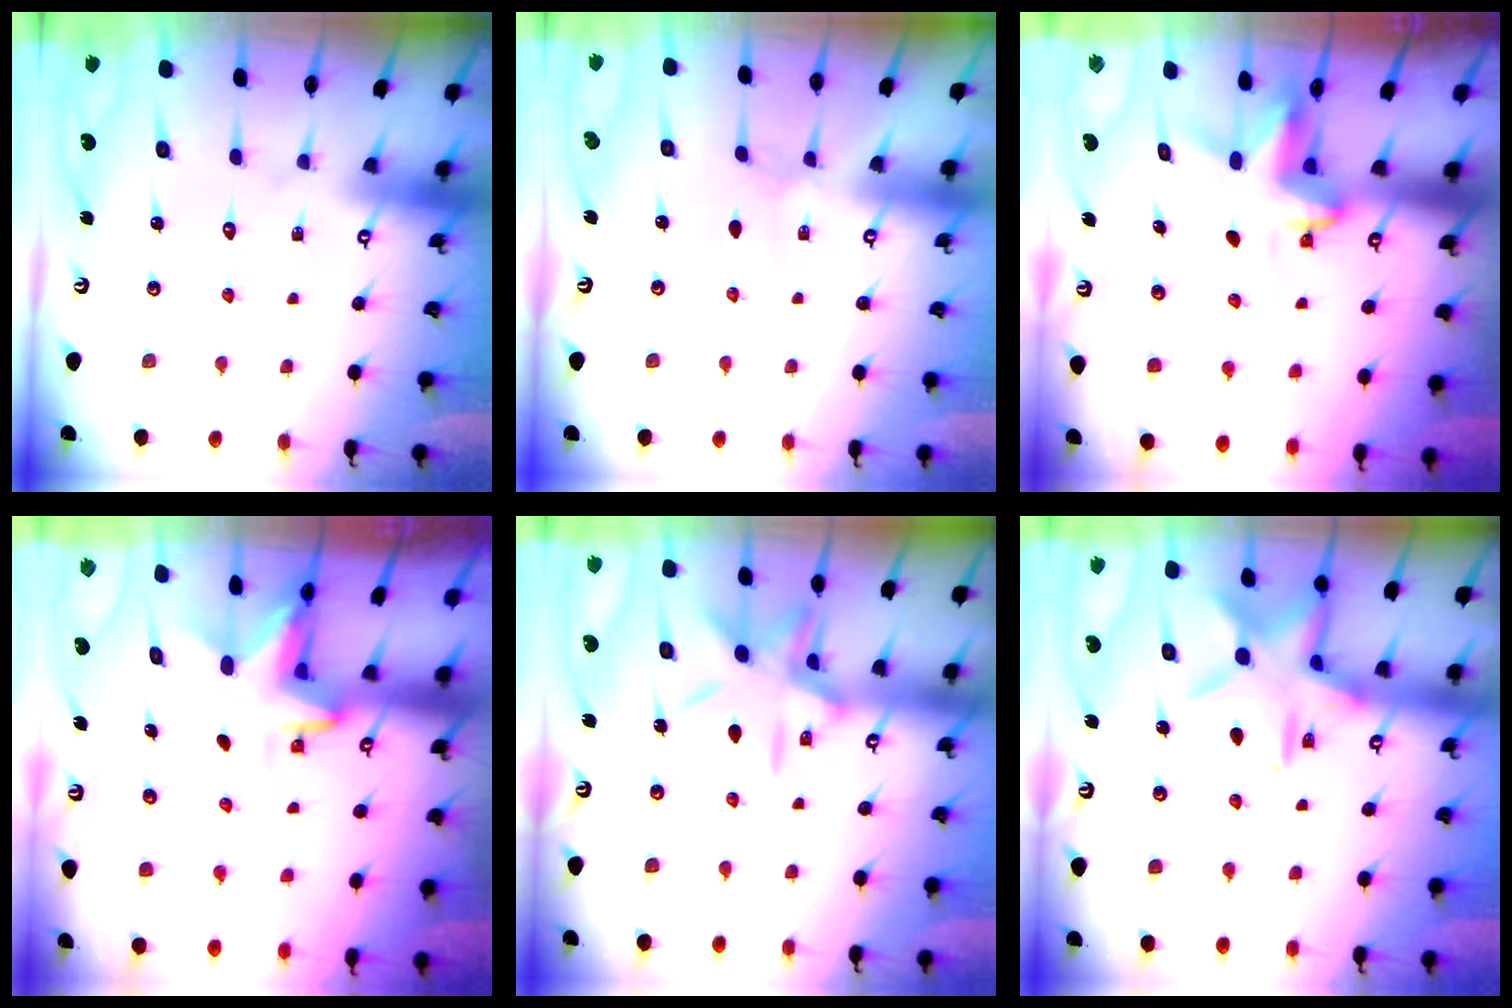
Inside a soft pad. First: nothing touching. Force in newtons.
{"total": 0.5, "press": 0.5, "slide": 0.2}
{"total": 3.7, "press": 3.7, "slide": 0.4}
{"total": 3.2, "press": 3.2, "slide": 0.1}
{"total": 13.7, "press": 13.7, "slide": 1.0}
{"total": 15.1, "press": 15.1, "slide": 0.9}